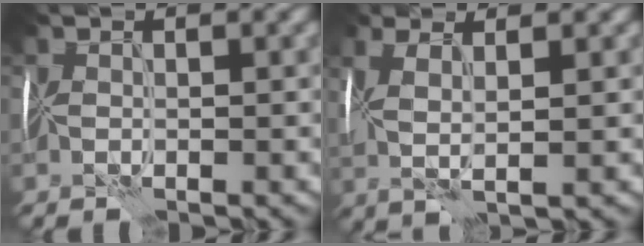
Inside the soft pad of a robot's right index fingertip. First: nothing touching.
{"total": 4.5, "force": [1.2, 1.4, 4.1], "torque": [-0.096, 0.003, 0.023]}